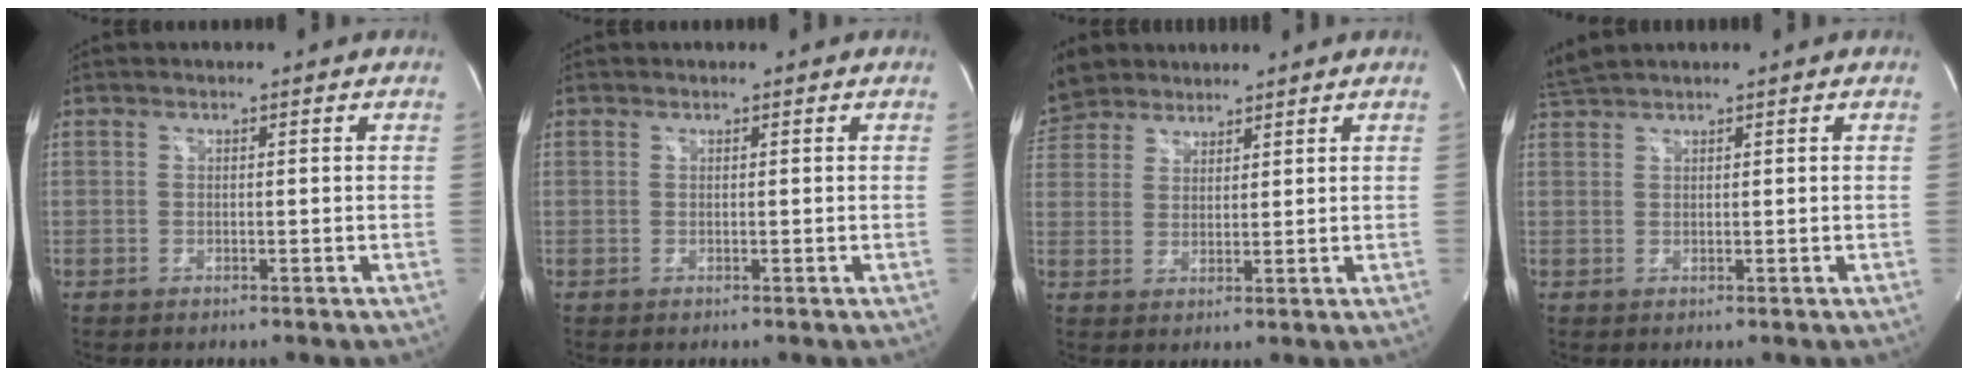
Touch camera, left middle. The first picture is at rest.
{"total": 0.9, "force": [-0.2, -0.6, -0.6], "torque": [0.018, -0.005, -0.004]}
{"total": 7.6, "force": [6.4, 3.7, 1.5], "torque": [-0.039, 0.024, 0.128]}
{"total": 2.2, "force": [2.1, -0.4, 0.4], "torque": [-0.015, 0.018, 0.049]}